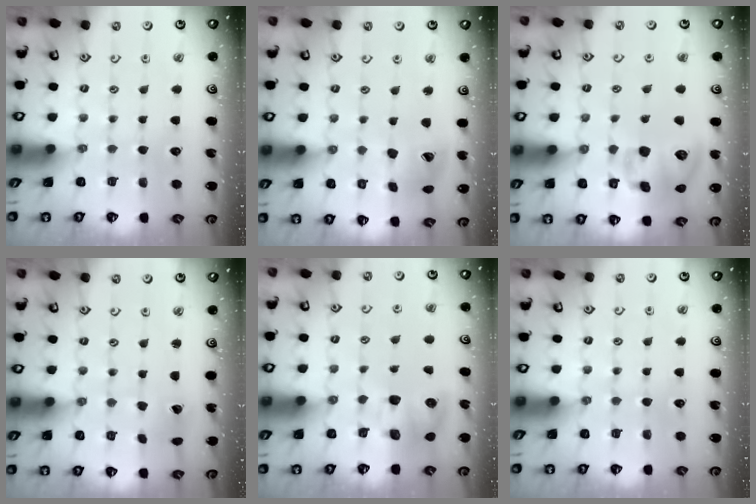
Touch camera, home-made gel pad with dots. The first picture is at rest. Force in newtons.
{"total": 13.5, "press": 13.4, "slide": 1.7}
{"total": 13.9, "press": 13.8, "slide": 2.0}
{"total": 1.9, "press": 1.8, "slide": 0.3}
{"total": 8.1, "press": 8.0, "slide": 1.1}
{"total": 0.0}